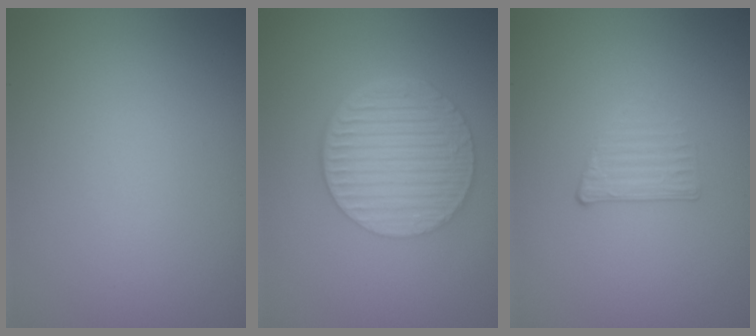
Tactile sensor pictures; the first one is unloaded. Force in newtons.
{"total": 6.4, "press": 4.4, "slide": 4.7}
{"total": 1.2, "press": 0.6, "slide": 1.0}